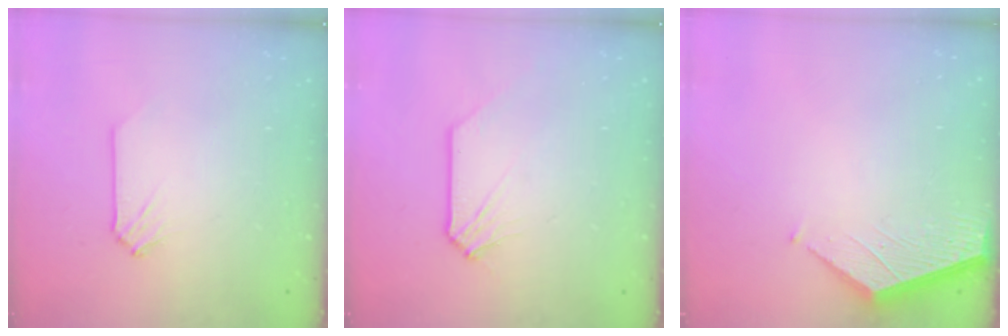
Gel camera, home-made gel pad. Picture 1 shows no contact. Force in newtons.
{"total": 0.5, "press": 0.5, "slide": 0.1}
{"total": 3.4, "press": 3.4, "slide": 0.4}